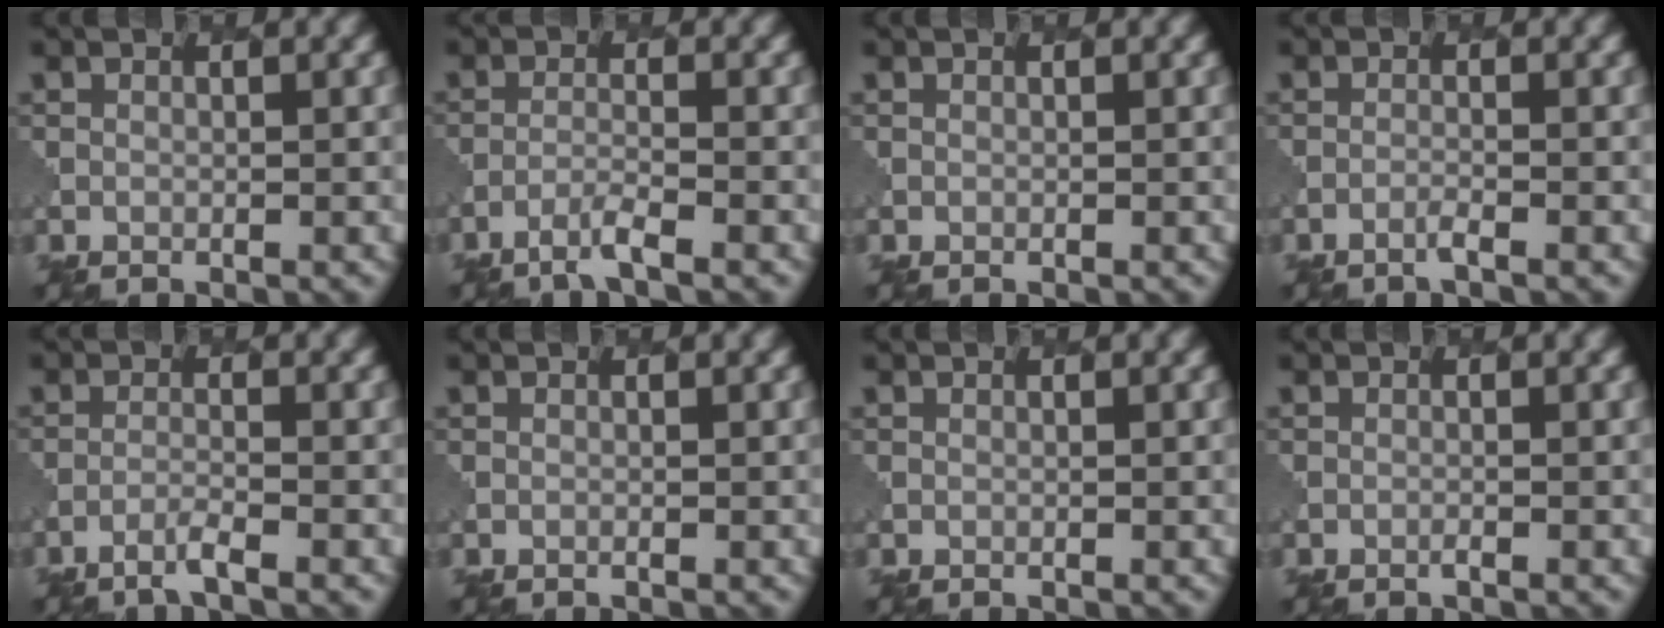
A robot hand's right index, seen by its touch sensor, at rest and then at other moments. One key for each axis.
{"total": 2.1, "fx": -1.5, "fy": 0.1, "fz": 1.4, "tx": -0.027, "ty": -0.001, "tz": -0.040}
{"total": 0.0}
{"total": 0.7, "fx": -0.5, "fy": 0.0, "fz": 0.5, "tx": -0.005, "ty": 0.003, "tz": -0.017}
{"total": 1.5, "fx": -1.1, "fy": 0.0, "fz": 1.0, "tx": -0.018, "ty": 0.002, "tz": -0.033}
{"total": 0.0}
{"total": 0.0}
{"total": 0.0}